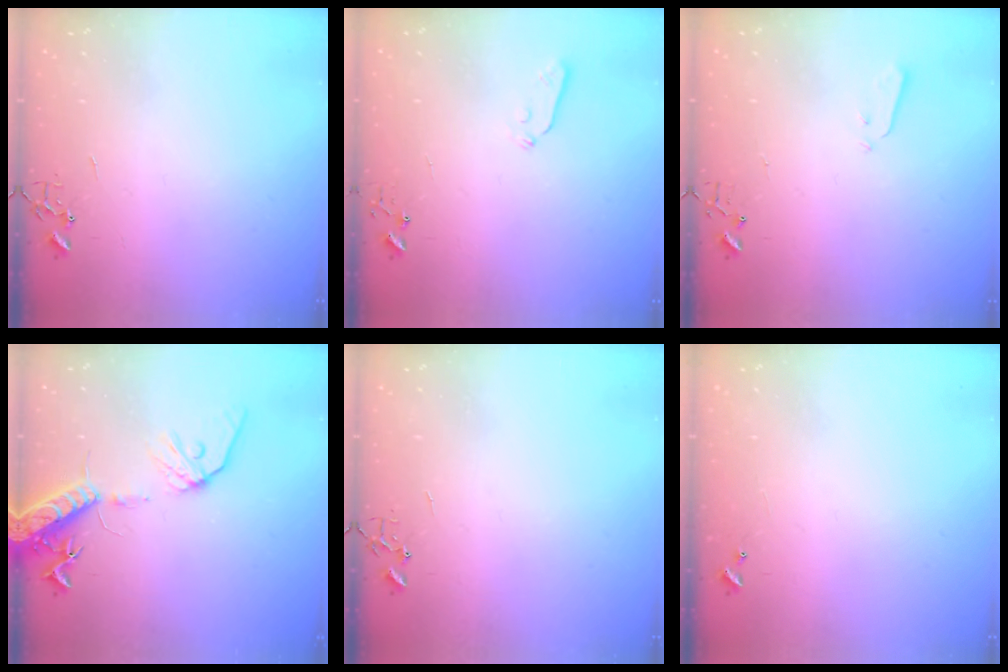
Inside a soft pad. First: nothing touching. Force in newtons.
{"total": 3.9, "press": 3.8, "slide": 0.8}
{"total": 3.0, "press": 3.0, "slide": 0.3}
{"total": 16.6, "press": 16.2, "slide": 3.5}
{"total": 0.0}
{"total": 5.0, "press": 5.0, "slide": 0.6}